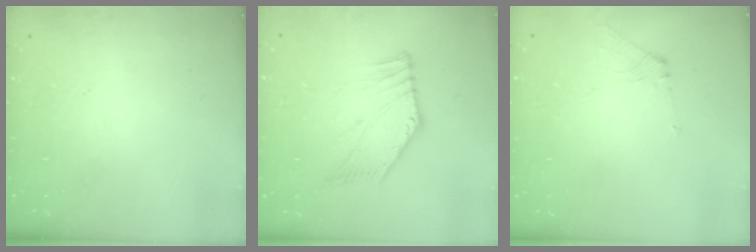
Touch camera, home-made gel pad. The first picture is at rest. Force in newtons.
{"total": 0.6, "press": 0.2, "slide": 0.6}
{"total": 2.2, "press": 2.1, "slide": 0.6}